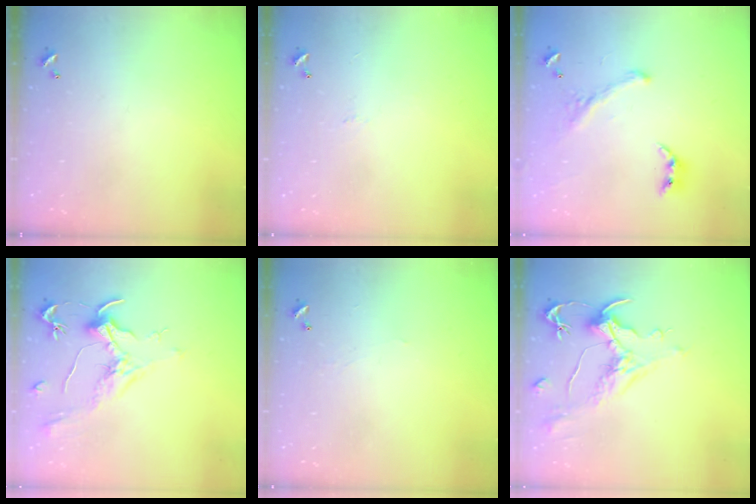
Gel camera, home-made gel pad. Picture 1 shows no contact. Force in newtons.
{"total": 0.0}
{"total": 1.6, "press": 1.1, "slide": 1.2}
{"total": 1.8, "press": 1.6, "slide": 0.9}
{"total": 0.9, "press": 0.7, "slide": 0.4}
{"total": 1.6, "press": 0.7, "slide": 1.5}